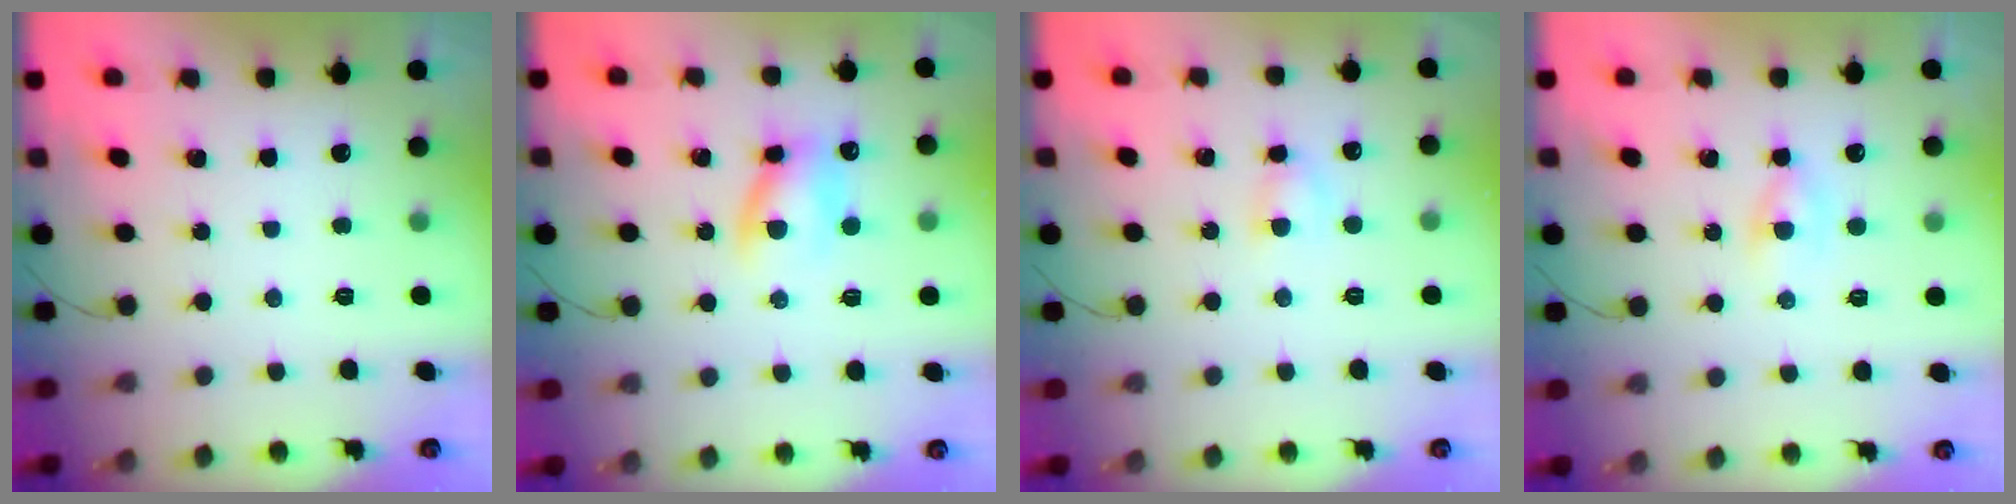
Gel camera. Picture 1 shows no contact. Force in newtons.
{"total": 9.1, "press": 8.9, "slide": 1.7}
{"total": 2.7, "press": 2.5, "slide": 1.0}
{"total": 3.7, "press": 3.5, "slide": 1.3}